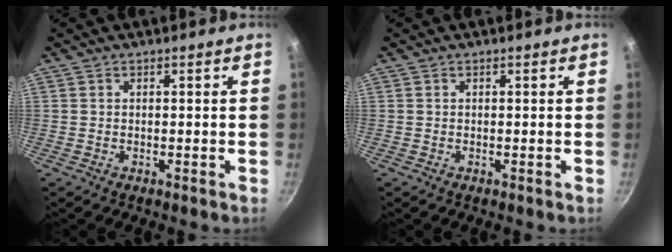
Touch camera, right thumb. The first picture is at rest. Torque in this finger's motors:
{"motor_torque": [0.00, 0.00, 0.00, 0.00, 0.00]}